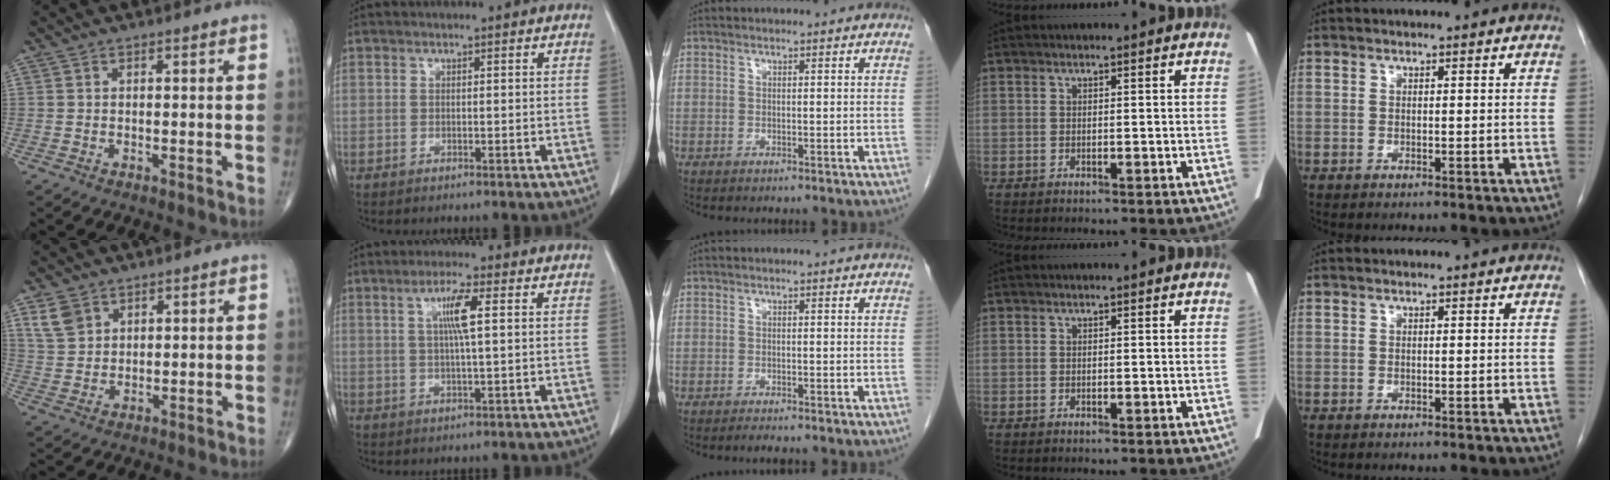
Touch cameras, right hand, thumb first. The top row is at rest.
{"thumb": {"total": 5.0, "force": [2.9, 3.5, 2.1], "torque": [-0.030, -0.011, 0.062]}, "index": {"total": 5.2, "force": [1.3, 0.0, 5.0], "torque": [-0.092, 0.001, 0.025]}, "middle": {"total": 1.3, "force": [-1.1, -0.1, 0.6], "torque": [-0.011, -0.003, -0.016]}}